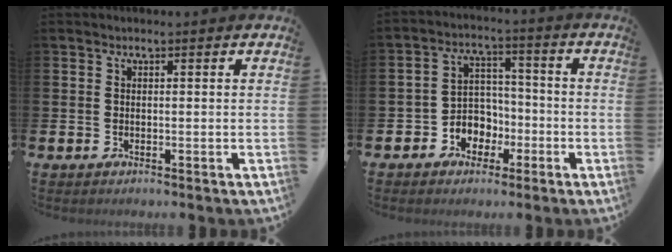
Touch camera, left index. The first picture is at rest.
{"total": 4.8, "force": [-1.8, 4.4, 0.8], "torque": [-0.035, 0.007, -0.038]}